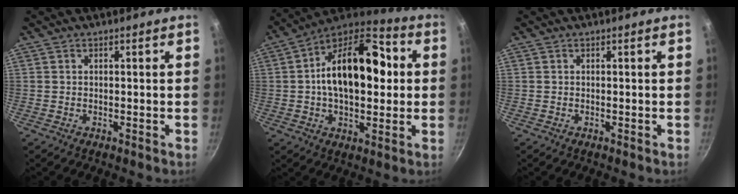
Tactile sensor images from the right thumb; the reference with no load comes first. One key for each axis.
{"total": 21.5, "fx": 2.0, "fy": 12.5, "fz": 17.4, "tx": -0.249, "ty": 0.031, "tz": 0.011}
{"total": 0.0}